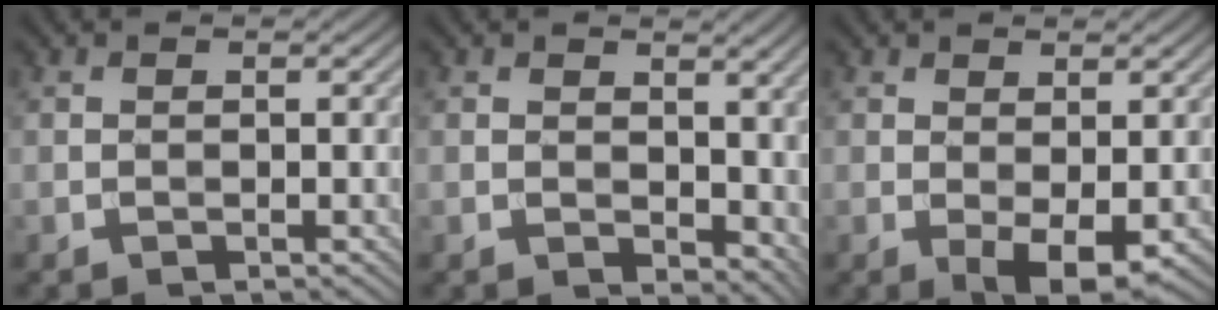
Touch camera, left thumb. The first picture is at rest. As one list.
[{"total": 5.8, "force": [2.0, 3.9, 3.7], "torque": [-0.057, -0.014, 0.044]}, {"total": 3.3, "force": [0.0, 1.4, 3.0], "torque": [-0.055, -0.009, 0.007]}]